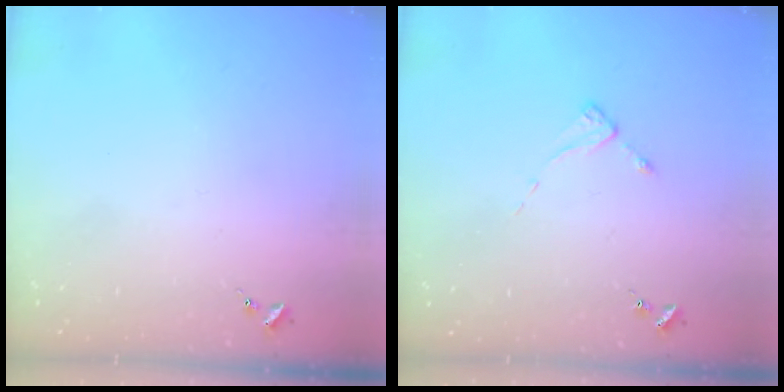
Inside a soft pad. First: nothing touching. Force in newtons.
{"total": 2.6, "press": 2.6, "slide": 0.2}